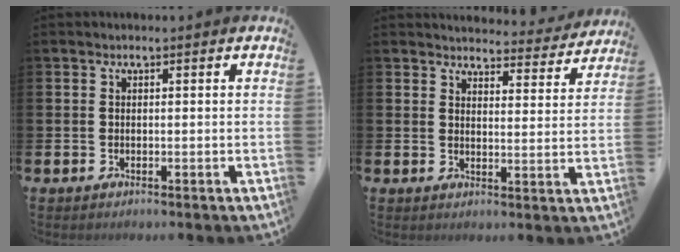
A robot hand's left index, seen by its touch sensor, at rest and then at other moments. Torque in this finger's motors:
{"motor_torque": [1.02, -1.12, 0.30, 0.01]}